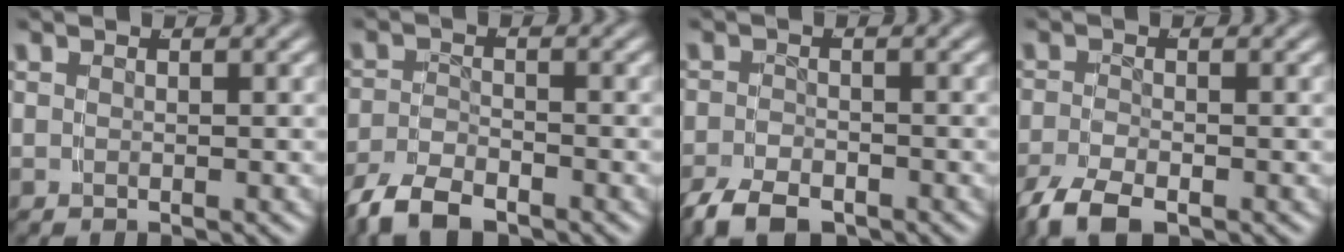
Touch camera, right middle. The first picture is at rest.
{"total": 4.6, "force": [-3.7, 1.8, 2.2], "torque": [-0.046, -0.014, -0.056]}
{"total": 4.2, "force": [-3.3, 1.7, 1.9], "torque": [-0.041, -0.021, -0.048]}
{"total": 4.1, "force": [-3.0, 1.6, 2.4], "torque": [-0.062, -0.026, -0.036]}